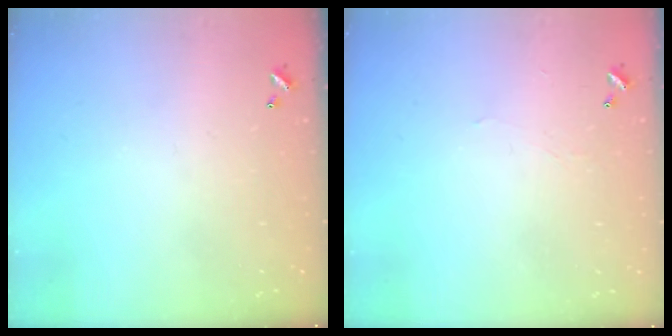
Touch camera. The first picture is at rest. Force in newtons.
{"total": 0.9, "press": 0.7, "slide": 0.4}